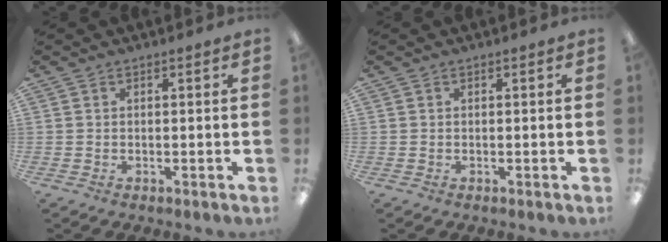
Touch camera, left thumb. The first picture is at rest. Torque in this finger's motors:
{"motor_torque": [0.00, 0.00, 0.00, 0.00, 0.00]}